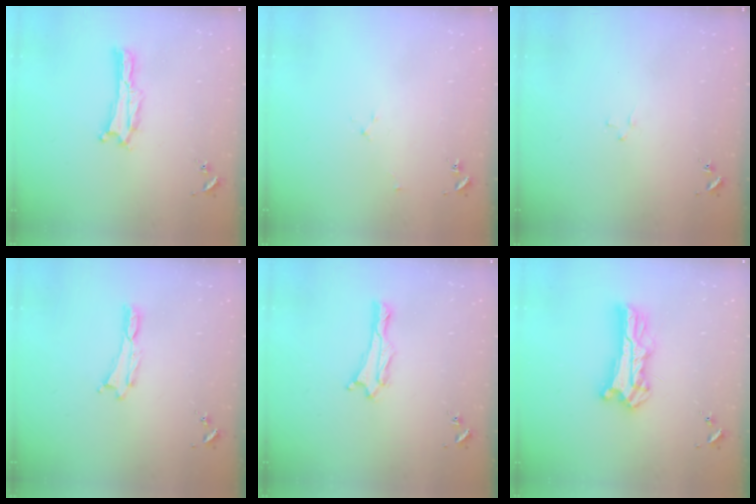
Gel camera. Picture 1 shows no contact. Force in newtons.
{"total": 1.9, "press": 1.9, "slide": 0.3}
{"total": 1.2, "press": 1.2, "slide": 0.2}
{"total": 0.0}
{"total": 1.9, "press": 1.9, "slide": 0.1}
{"total": 9.5, "press": 9.5, "slide": 0.8}